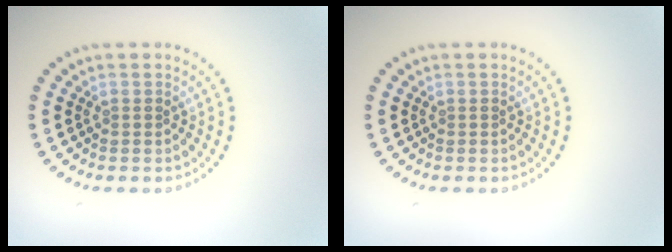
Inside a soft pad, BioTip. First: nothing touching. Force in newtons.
{"total": 0.0}